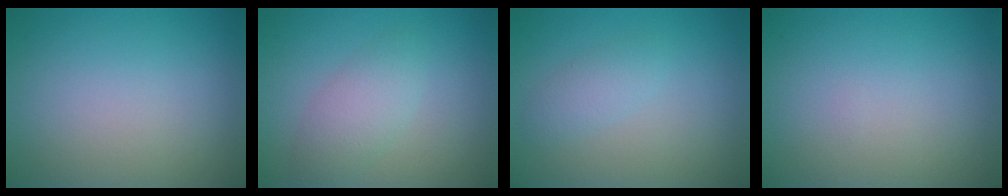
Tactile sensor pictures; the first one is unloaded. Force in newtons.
{"total": 2.7, "press": 2.7, "slide": 0.1}
{"total": 1.5, "press": 1.5, "slide": 0.0}
{"total": 0.0}